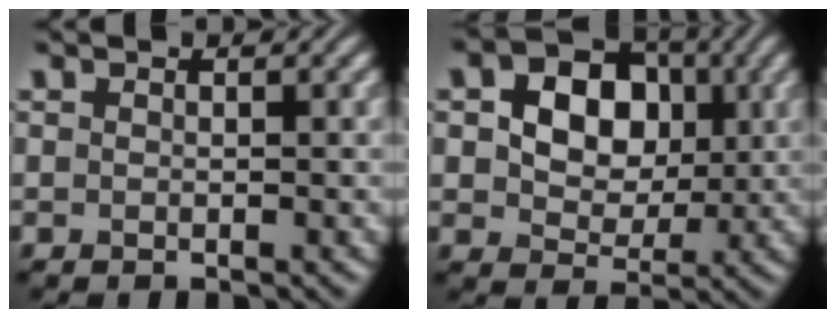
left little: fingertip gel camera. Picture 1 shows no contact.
{"total": 9.6, "force": [2.1, 7.4, 5.7], "torque": [-0.092, 0.029, 0.019]}